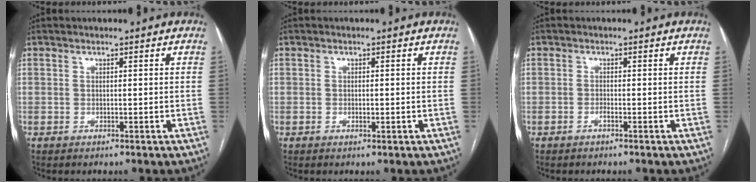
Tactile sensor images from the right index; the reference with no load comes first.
{"total": 1.1, "force": [-0.2, 0.2, 1.0], "torque": [-0.019, -0.001, -0.004]}
{"total": 0.7, "force": [-0.5, 0.1, 0.5], "torque": [-0.008, 0.002, -0.009]}